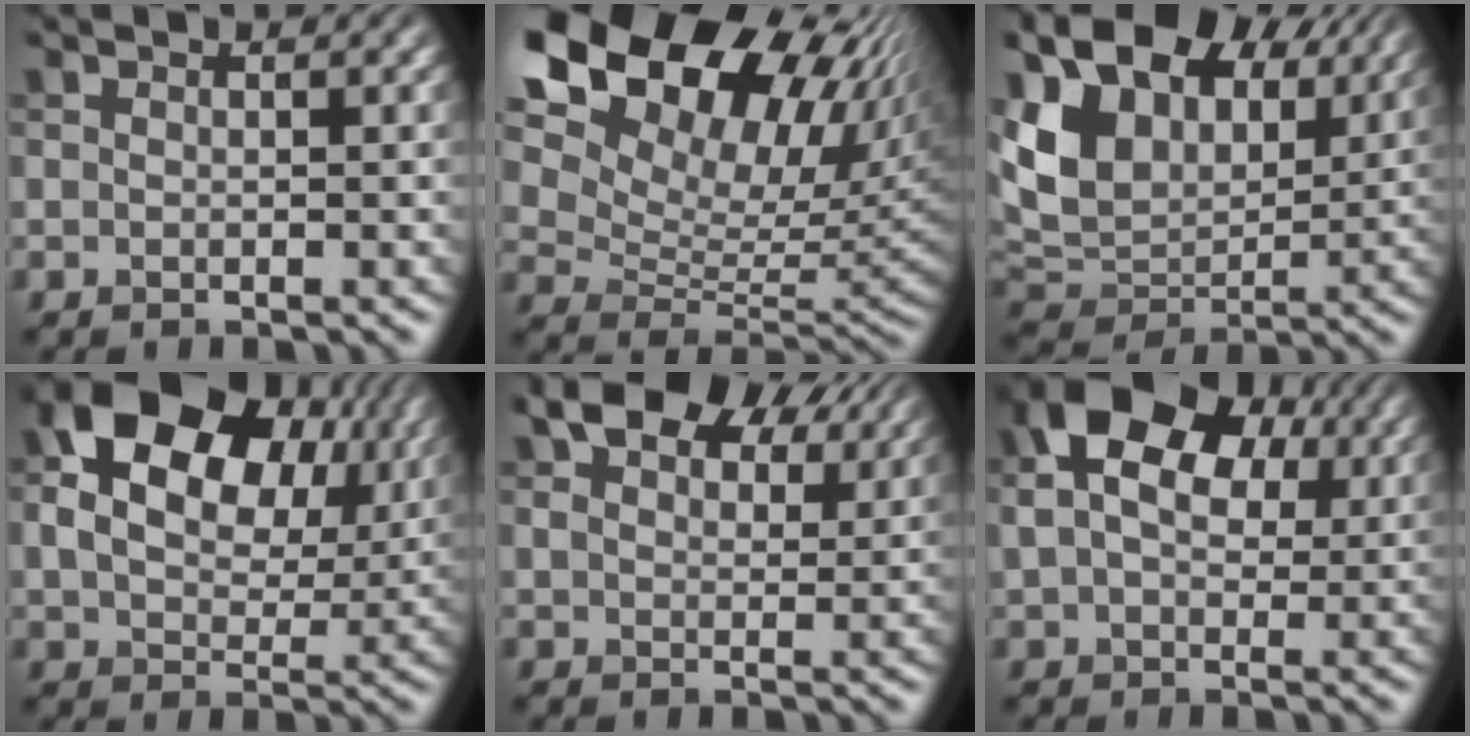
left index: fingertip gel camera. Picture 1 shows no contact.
{"total": 19.1, "force": [11.0, 10.9, 11.2], "torque": [-0.193, 0.055, 0.178]}
{"total": 12.8, "force": [5.8, 8.5, 7.6], "torque": [-0.167, 0.024, 0.105]}
{"total": 16.6, "force": [6.1, 10.5, 11.3], "torque": [-0.186, 0.021, 0.104]}
{"total": 8.9, "force": [5.7, 4.5, 5.1], "torque": [-0.088, 0.018, 0.089]}
{"total": 13.3, "force": [4.8, 8.8, 8.8], "torque": [-0.155, 0.042, 0.070]}